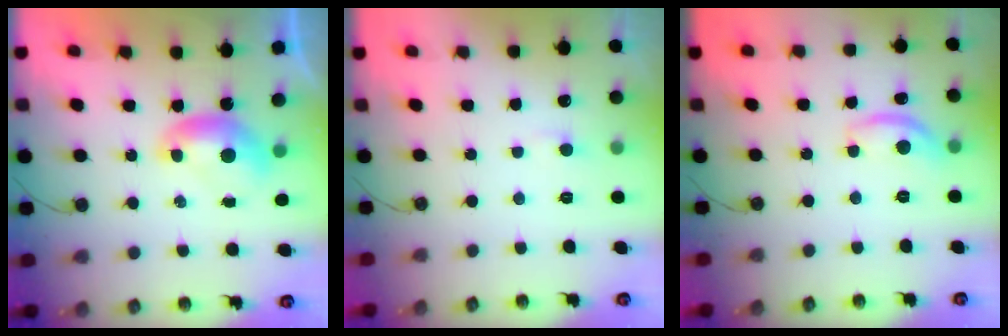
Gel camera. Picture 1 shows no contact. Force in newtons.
{"total": 1.7, "press": 1.6, "slide": 0.5}
{"total": 7.7, "press": 7.7, "slide": 0.4}